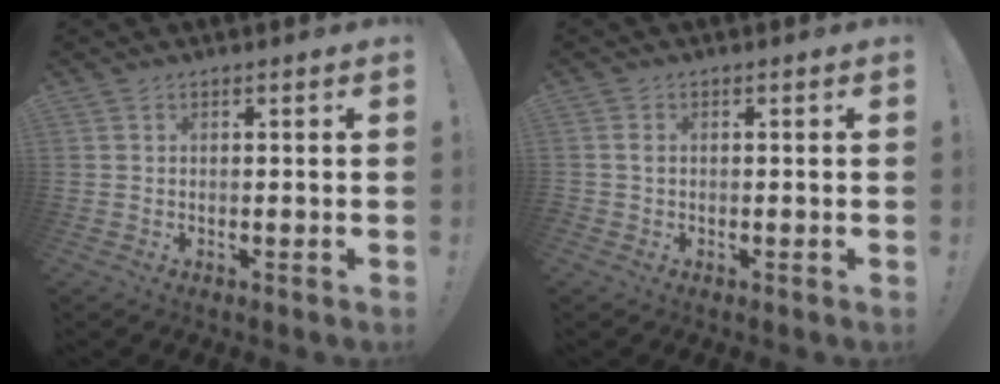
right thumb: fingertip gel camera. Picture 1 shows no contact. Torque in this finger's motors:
{"motor_torque": [0.83, 1.26, 0.90, -0.35, 0.05]}